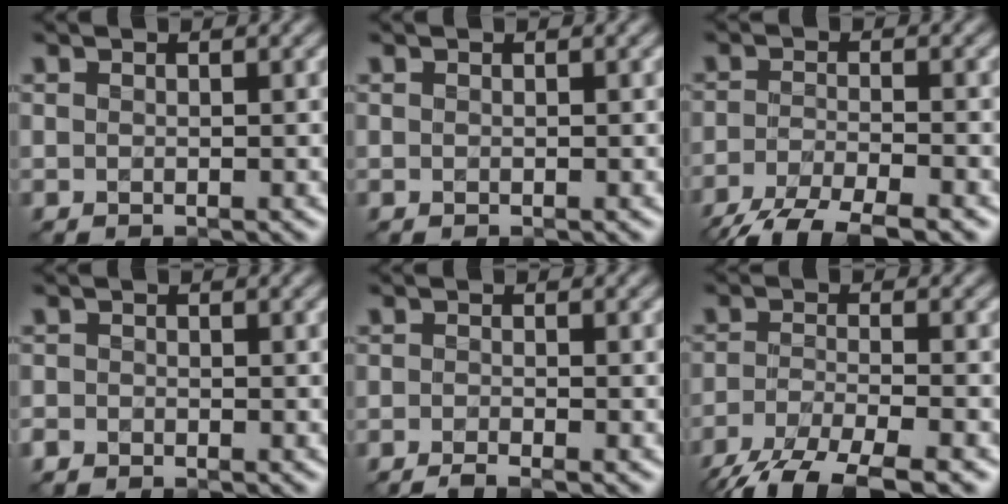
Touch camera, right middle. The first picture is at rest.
{"total": 0.0}
{"total": 6.2, "force": [-4.7, 1.3, 3.7], "torque": [-0.065, -0.009, -0.090]}
{"total": 1.0, "force": [-0.8, 0.5, 0.1], "torque": [0.000, -0.002, -0.018]}
{"total": 1.9, "force": [-1.4, 0.3, 1.3], "torque": [-0.017, -0.003, -0.031]}
{"total": 6.9, "force": [-5.2, 1.6, 4.2], "torque": [-0.077, -0.014, -0.096]}